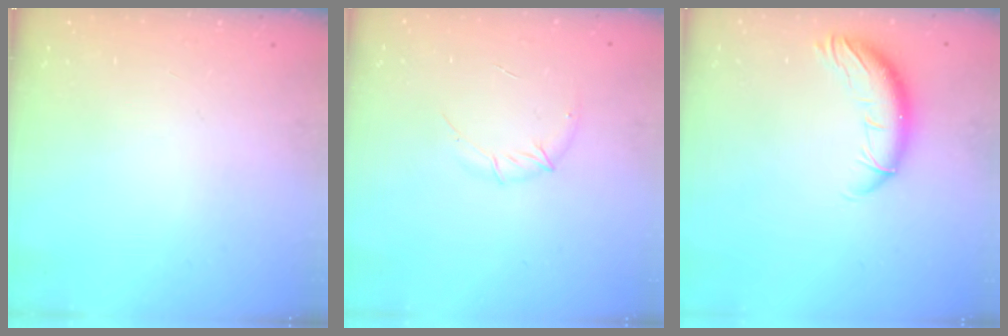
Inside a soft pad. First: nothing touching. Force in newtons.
{"total": 5.7, "press": 5.5, "slide": 1.6}
{"total": 10.5, "press": 10.4, "slide": 1.7}